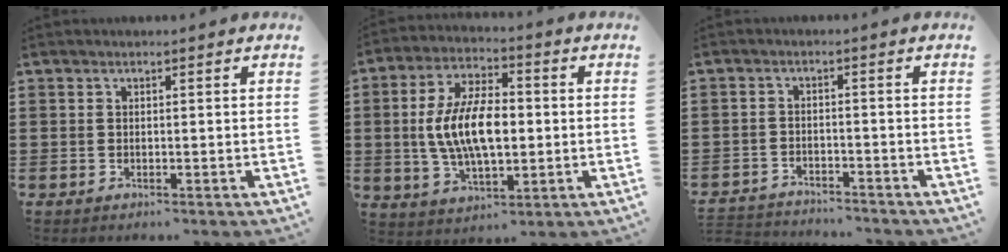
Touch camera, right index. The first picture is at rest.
{"total": 10.7, "force": [-0.3, 5.2, 9.4], "torque": [-0.204, 0.005, -0.011]}
{"total": 2.8, "force": [-2.8, 0.1, -0.2], "torque": [-0.006, -0.003, -0.061]}